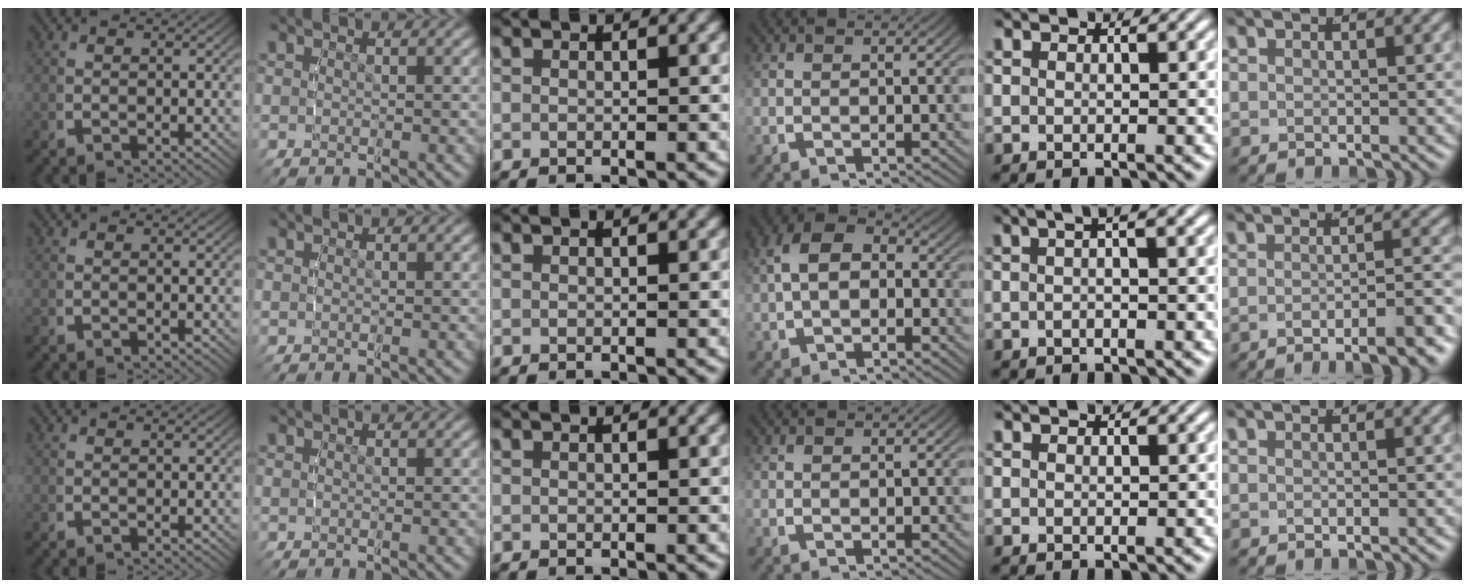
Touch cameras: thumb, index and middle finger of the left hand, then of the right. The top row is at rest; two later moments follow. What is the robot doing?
{"motion": "lift_and_place", "object": "cloth"}